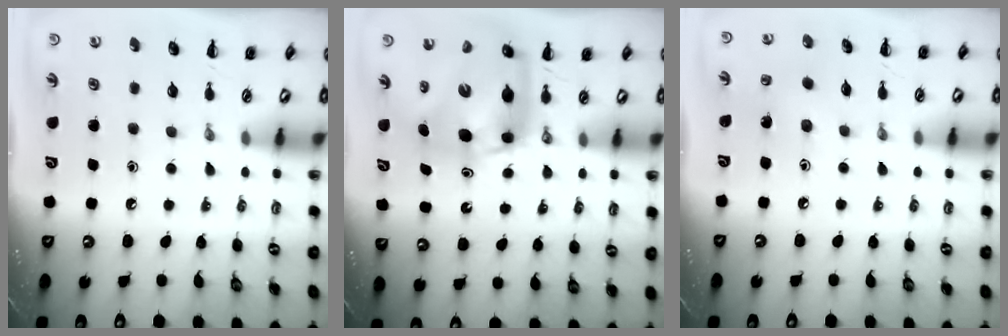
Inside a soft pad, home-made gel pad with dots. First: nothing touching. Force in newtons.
{"total": 8.4, "press": 8.1, "slide": 2.3}
{"total": 2.3, "press": 2.1, "slide": 0.9}